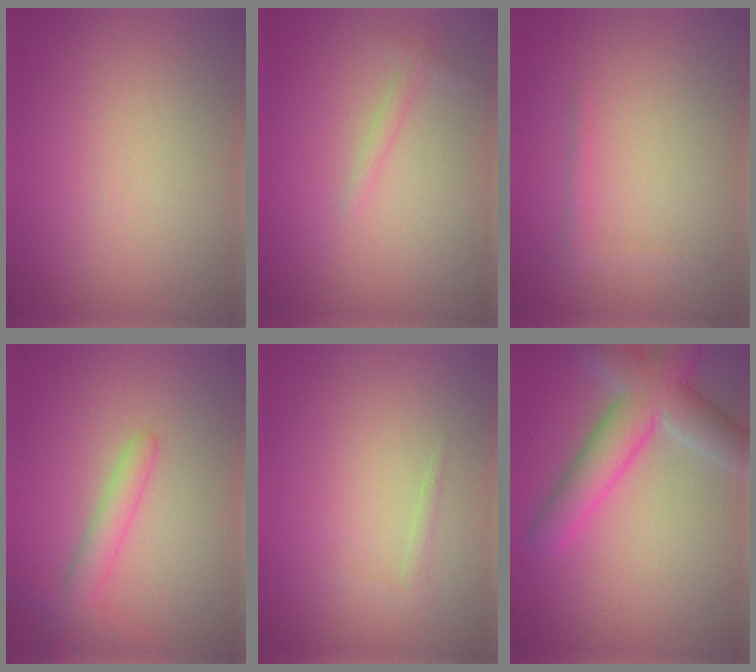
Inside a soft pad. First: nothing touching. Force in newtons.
{"total": 0.9, "press": 0.9, "slide": 0.1}
{"total": 1.1, "press": 1.1, "slide": 0.1}
{"total": 2.4, "press": 2.4, "slide": 0.1}
{"total": 0.6, "press": 0.6, "slide": 0.0}
{"total": 6.7, "press": 6.7, "slide": 0.5}